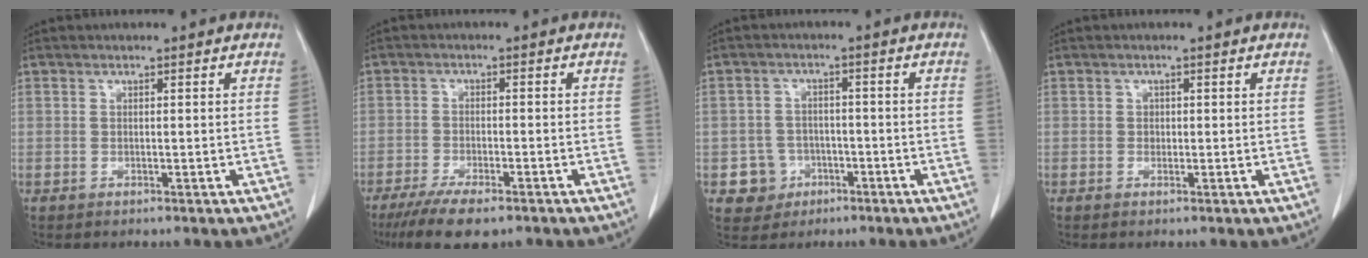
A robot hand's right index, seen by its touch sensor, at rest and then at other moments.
{"total": 8.0, "force": [-5.8, 2.2, 5.0], "torque": [-0.081, -0.014, -0.093]}
{"total": 5.1, "force": [-1.9, 4.7, 0.2], "torque": [0.004, 0.014, -0.027]}
{"total": 0.8, "force": [0.0, 0.8, 0.3], "torque": [0.000, 0.002, 0.001]}